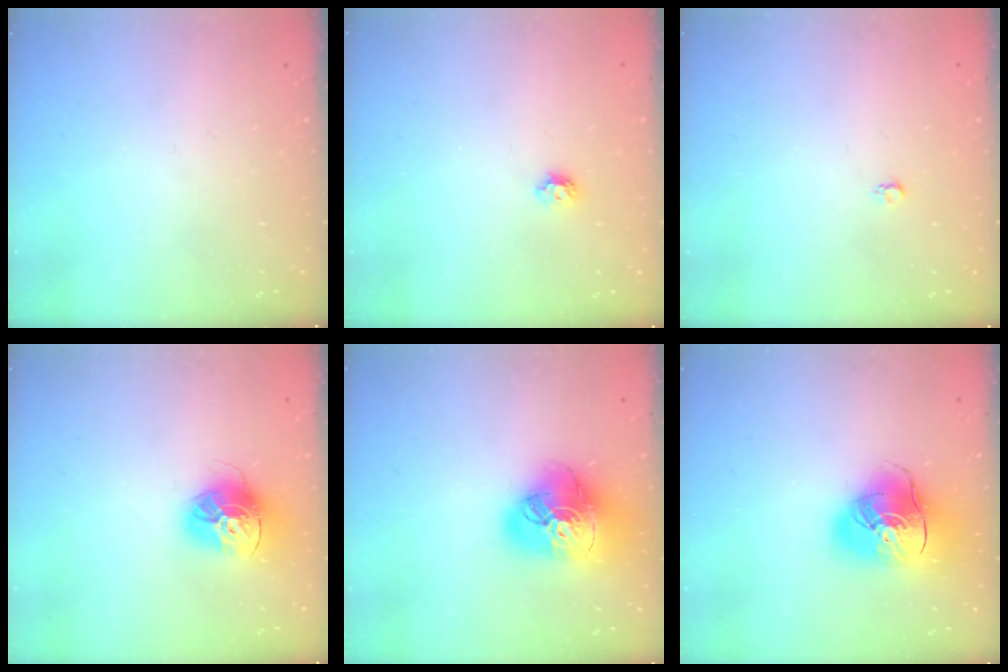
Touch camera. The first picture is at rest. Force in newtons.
{"total": 4.9, "press": 4.9, "slide": 0.8}
{"total": 2.6, "press": 2.6, "slide": 0.4}
{"total": 14.7, "press": 14.6, "slide": 1.4}
{"total": 20.6, "press": 20.5, "slide": 2.1}
{"total": 17.1, "press": 16.8, "slide": 2.9}